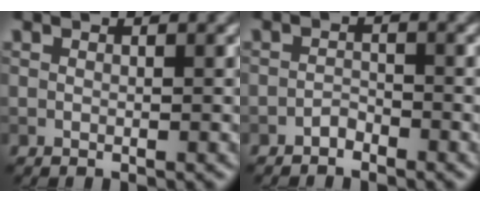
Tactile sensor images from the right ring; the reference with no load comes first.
{"total": 1.1, "force": [-1.0, 0.4, 0.3], "torque": [-0.004, 0.004, -0.020]}